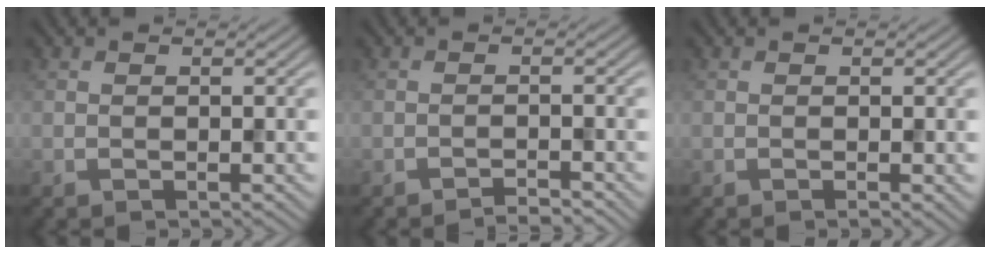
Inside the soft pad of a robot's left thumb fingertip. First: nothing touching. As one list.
[{"total": 1.6, "force": [-1.4, 0.1, 0.6], "torque": [-0.006, 0.004, -0.028]}, {"total": 0.6, "force": [-0.1, 0.1, 0.6], "torque": [-0.010, -0.004, -0.004]}]